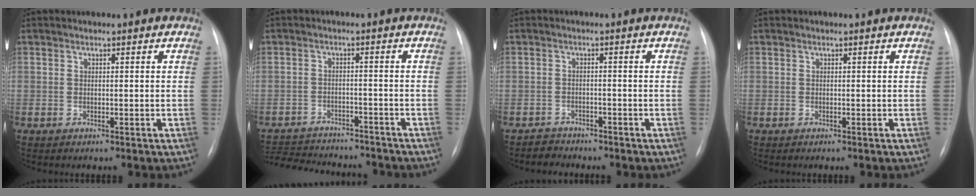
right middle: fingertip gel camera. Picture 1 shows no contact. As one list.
[{"total": 14.9, "force": [-13.7, 3.7, 4.5], "torque": [-0.103, 0.001, -0.188]}, {"total": 2.3, "force": [-2.1, 0.9, -0.6], "torque": [0.000, -0.002, -0.034]}, {"total": 0.0}]